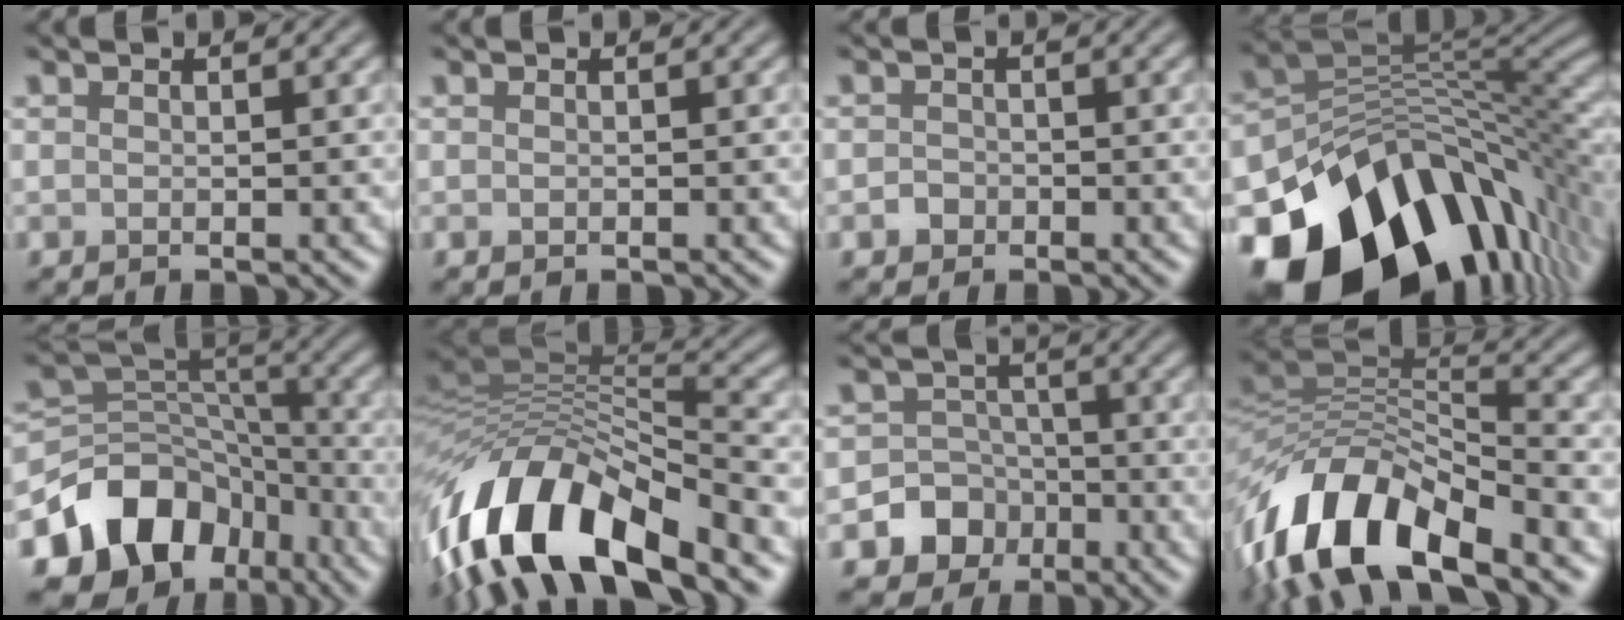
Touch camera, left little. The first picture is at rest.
{"total": 0.0}
{"total": 1.1, "force": [-0.5, 1.0, 0.3], "torque": [0.001, 0.000, -0.012]}
{"total": 16.9, "force": [-7.8, 10.9, 10.3], "torque": [-0.191, -0.022, -0.119]}
{"total": 10.8, "force": [-5.9, 7.9, 4.2], "torque": [-0.072, 0.002, -0.104]}
{"total": 13.5, "force": [-7.3, 4.8, 10.3], "torque": [-0.195, 0.015, -0.131]}
{"total": 6.8, "force": [-3.2, 6.0, 1.0], "torque": [0.003, -0.008, -0.080]}
{"total": 12.2, "force": [-6.3, 5.5, 8.9], "torque": [-0.163, 0.005, -0.124]}